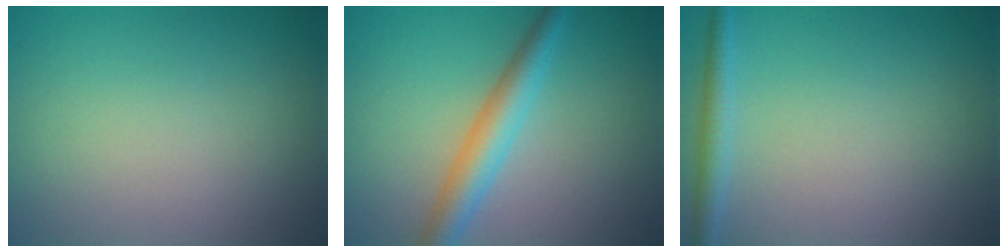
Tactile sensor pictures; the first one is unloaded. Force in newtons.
{"total": 3.8, "press": 3.8, "slide": 0.0}
{"total": 1.8, "press": 1.8, "slide": 0.1}